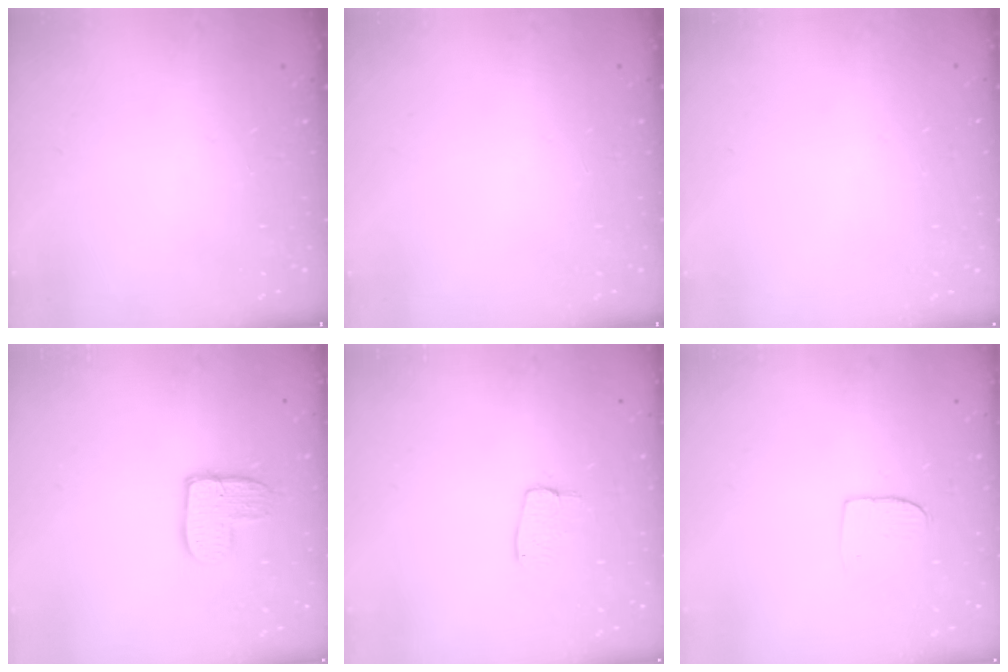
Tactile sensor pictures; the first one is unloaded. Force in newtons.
{"total": 0.0}
{"total": 0.0}
{"total": 10.0, "press": 10.0, "slide": 0.5}
{"total": 5.5, "press": 5.5, "slide": 0.3}
{"total": 4.1, "press": 4.1, "slide": 0.3}